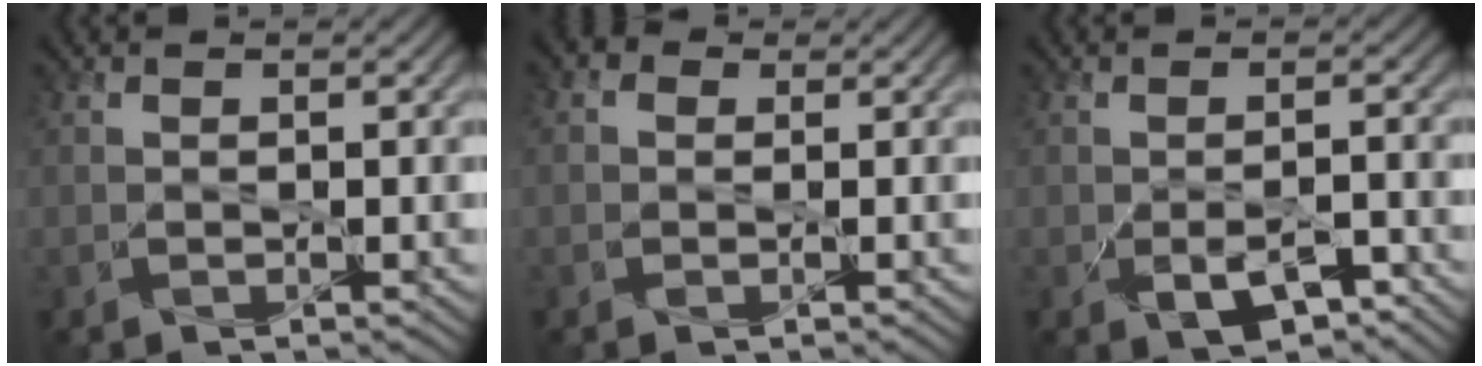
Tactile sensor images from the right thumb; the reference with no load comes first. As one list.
[{"total": 1.5, "force": [0.0, 1.4, 0.5], "torque": [-0.004, 0.001, -0.007]}, {"total": 3.8, "force": [-1.8, 1.7, 2.8], "torque": [-0.058, -0.006, -0.026]}]